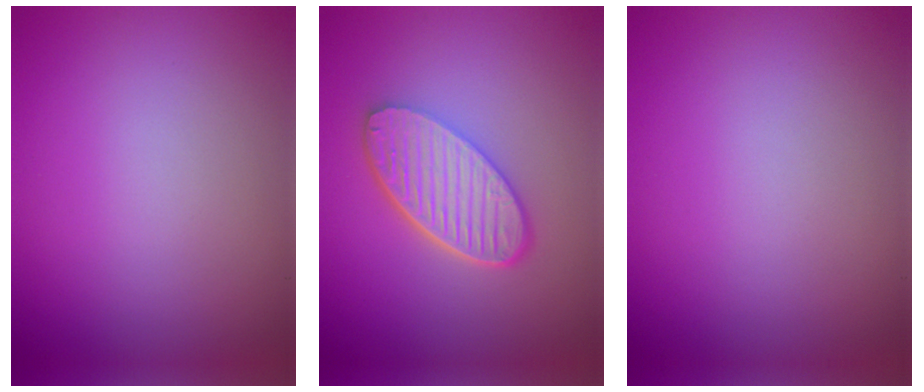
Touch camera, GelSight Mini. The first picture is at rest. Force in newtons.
{"total": 6.0, "press": 4.4, "slide": 4.1}
{"total": 0.0}